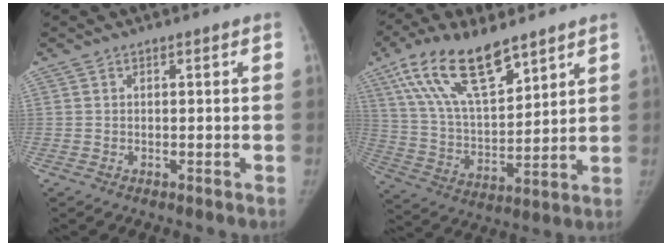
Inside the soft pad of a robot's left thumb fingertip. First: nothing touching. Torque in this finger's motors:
{"motor_torque": [0.47, 0.45, 1.64, -1.15, 0.58]}